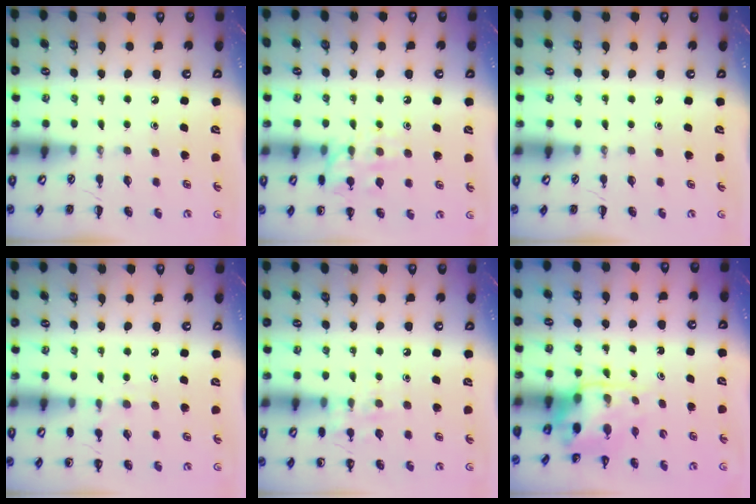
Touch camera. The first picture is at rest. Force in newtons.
{"total": 11.6, "press": 11.6, "slide": 0.4}
{"total": 0.0}
{"total": 5.8, "press": 5.6, "slide": 1.7}
{"total": 6.8, "press": 6.7, "slide": 1.2}
{"total": 3.9, "press": 3.8, "slide": 0.7}